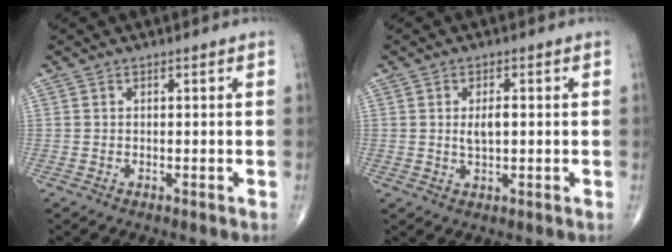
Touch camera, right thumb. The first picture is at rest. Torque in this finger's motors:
{"motor_torque": [-0.23, 0.13, 0.15, 0.14, 0.04]}